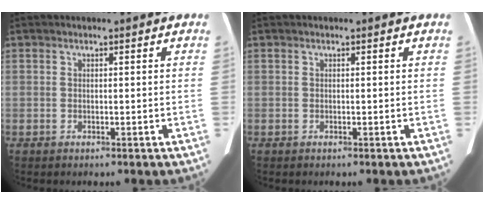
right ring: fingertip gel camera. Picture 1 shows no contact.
{"total": 0.0}